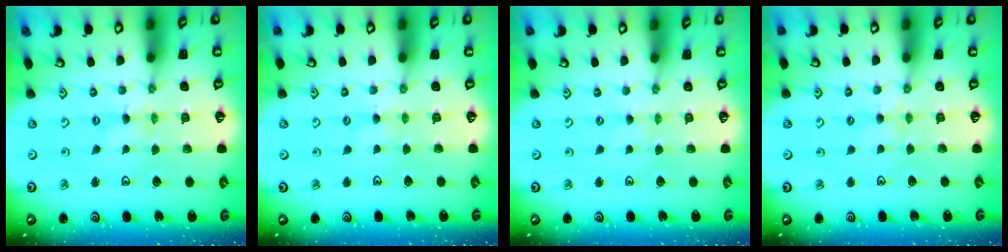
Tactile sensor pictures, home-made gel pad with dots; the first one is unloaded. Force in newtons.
{"total": 2.2, "press": 2.2, "slide": 0.3}
{"total": 0.7, "press": 0.6, "slide": 0.1}
{"total": 2.8, "press": 2.8, "slide": 0.3}